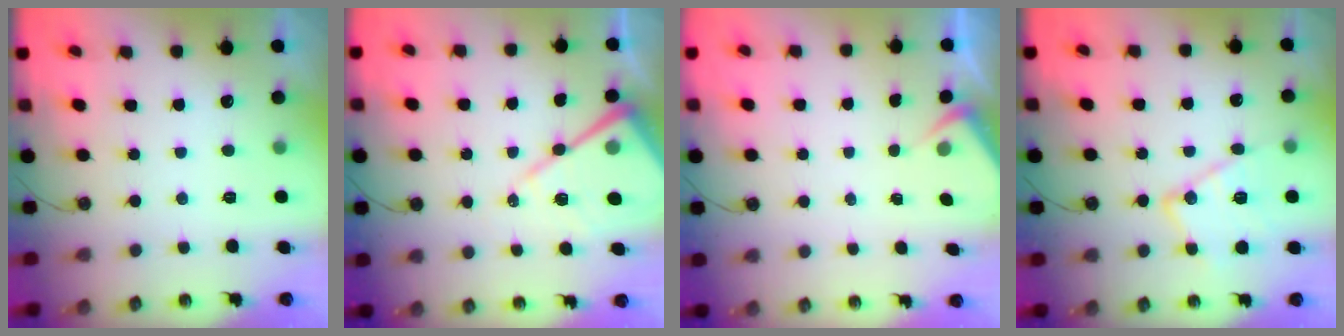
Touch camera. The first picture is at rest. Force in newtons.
{"total": 14.5, "press": 14.5, "slide": 1.3}
{"total": 2.6, "press": 2.5, "slide": 0.5}
{"total": 14.5, "press": 14.5, "slide": 0.7}